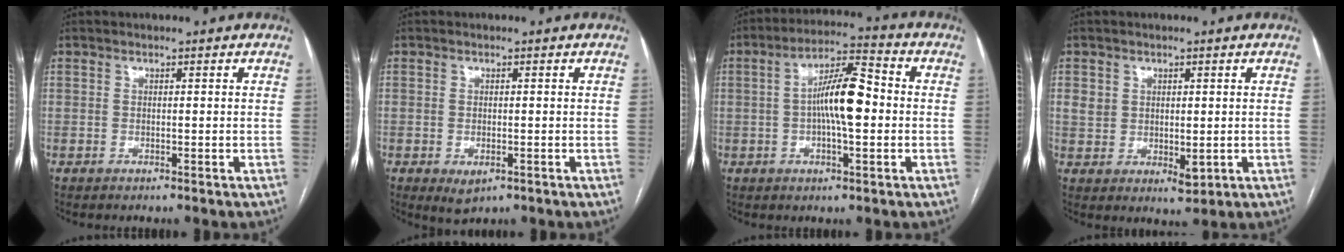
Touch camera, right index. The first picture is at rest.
{"total": 2.8, "force": [-1.1, 1.4, 2.1], "torque": [-0.035, -0.004, -0.007]}
{"total": 10.0, "force": [-0.2, 2.3, 9.7], "torque": [-0.177, 0.020, -0.009]}
{"total": 5.0, "force": [0.5, 3.8, 3.2], "torque": [-0.048, -0.002, 0.022]}